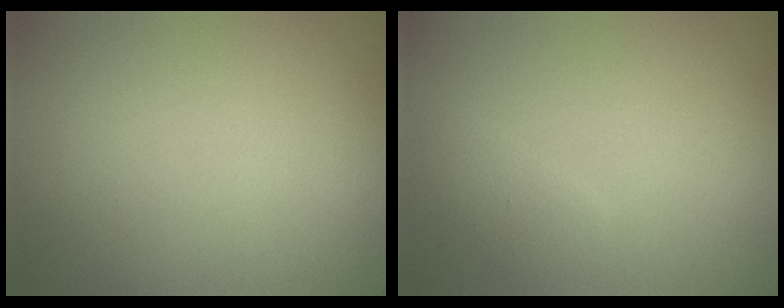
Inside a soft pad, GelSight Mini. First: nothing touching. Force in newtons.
{"total": 1.4, "press": 1.4, "slide": 0.1}